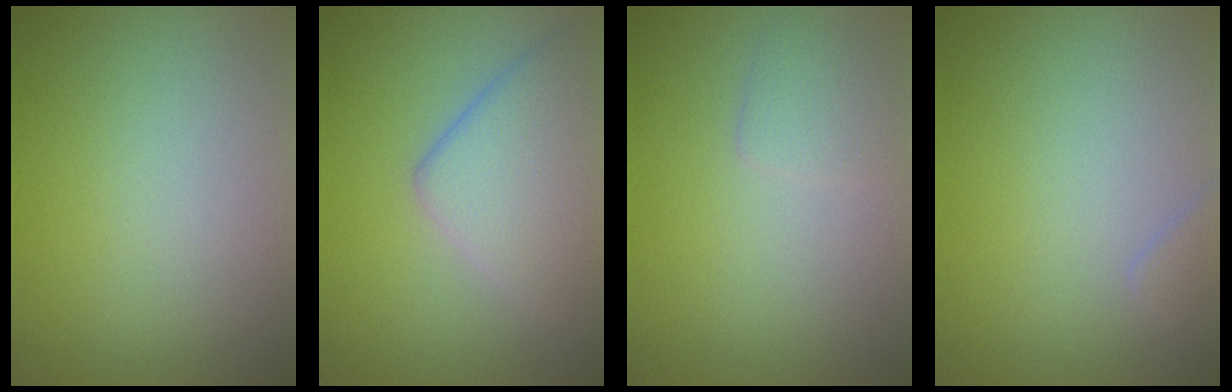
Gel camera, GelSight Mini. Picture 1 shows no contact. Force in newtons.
{"total": 5.9, "press": 5.8, "slide": 0.3}
{"total": 1.5, "press": 1.5, "slide": 0.1}
{"total": 1.2, "press": 1.2, "slide": 0.0}